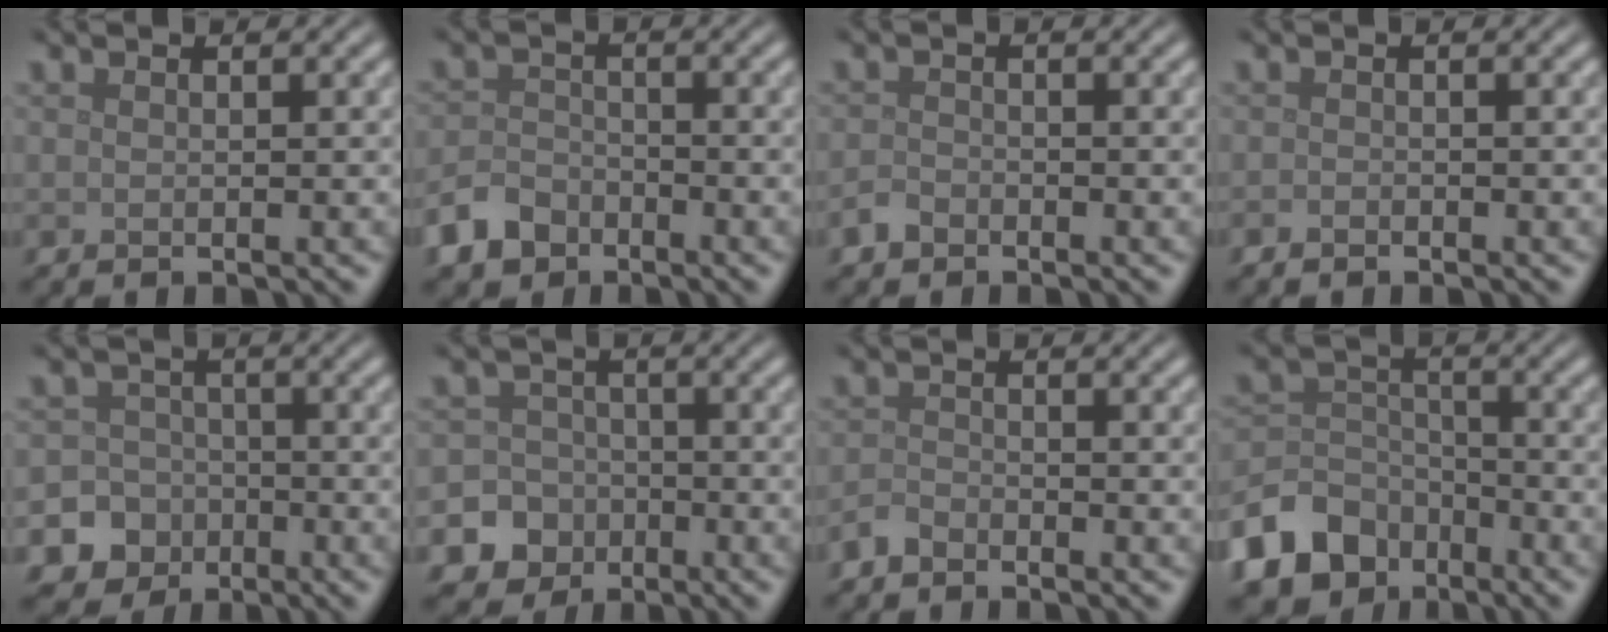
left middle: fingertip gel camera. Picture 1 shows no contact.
{"total": 3.5, "force": [-2.4, 2.3, 1.1], "torque": [-0.023, 0.001, -0.053]}
{"total": 1.3, "force": [-1.0, 0.7, 0.3], "torque": [-0.004, 0.002, -0.023]}
{"total": 0.5, "force": [-0.4, 0.2, 0.2], "torque": [-0.003, -0.002, -0.009]}
{"total": 7.7, "force": [-3.9, 6.6, 0.9], "torque": [0.000, -0.024, -0.084]}
{"total": 7.9, "force": [-3.8, 6.9, 1.0], "torque": [-0.006, -0.025, -0.083]}
{"total": 1.4, "force": [-1.2, 0.6, 0.4], "torque": [-0.006, 0.003, -0.030]}
{"total": 8.0, "force": [-5.1, 5.8, 2.2], "torque": [-0.044, -0.003, -0.108]}